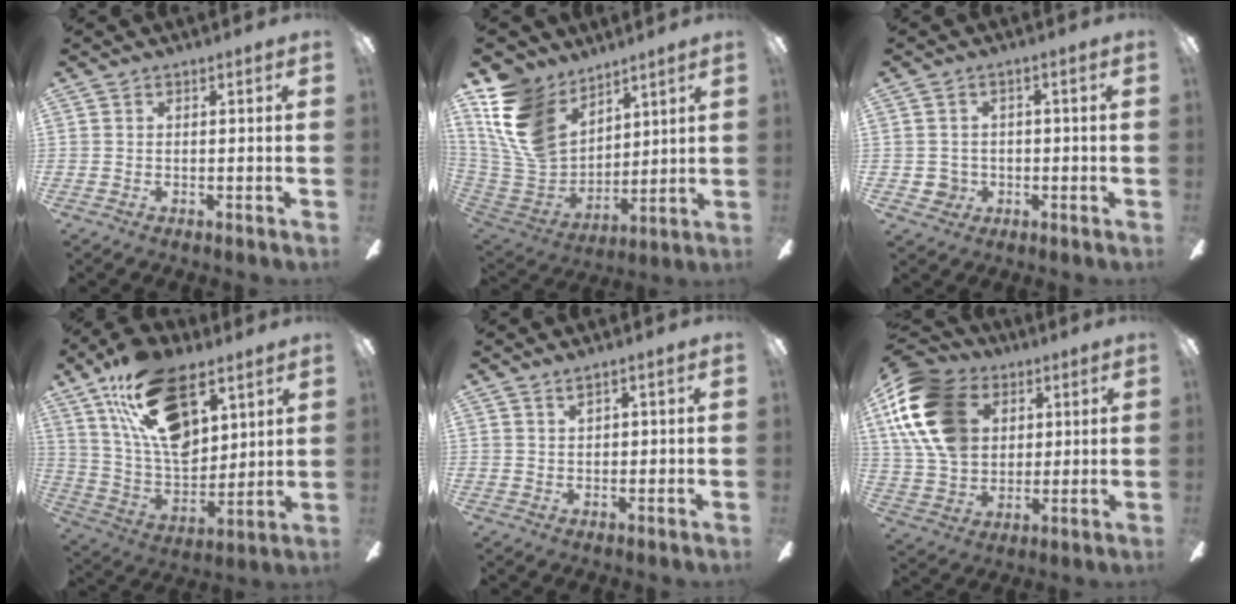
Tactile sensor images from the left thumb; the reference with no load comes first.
{"total": 17.3, "force": [9.4, 11.5, 8.9], "torque": [-0.231, -0.047, 0.183]}
{"total": 3.5, "force": [-0.6, 3.4, 0.7], "torque": [-0.018, 0.007, -0.010]}
{"total": 22.4, "force": [11.8, 12.4, 14.4], "torque": [-0.263, -0.047, 0.210]}
{"total": 1.7, "force": [1.3, 0.6, 0.9], "torque": [-0.013, -0.004, 0.021]}
{"total": 20.2, "force": [6.7, 14.6, 12.2], "torque": [-0.257, -0.007, 0.129]}